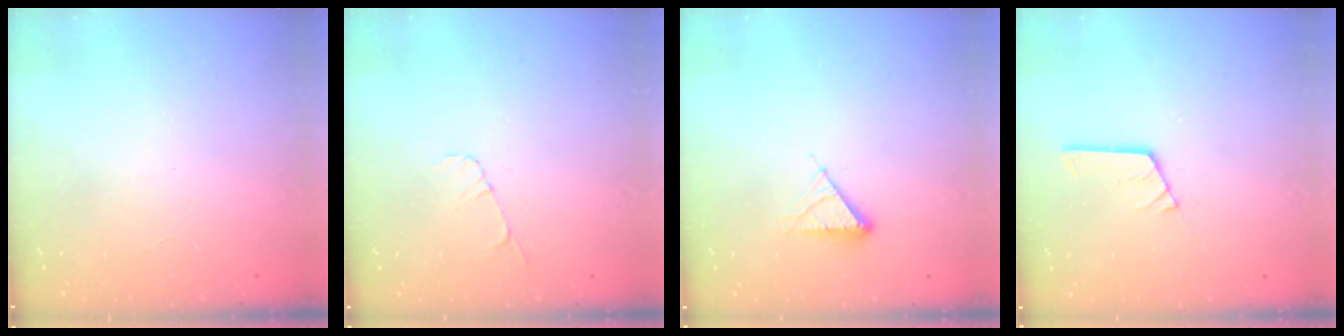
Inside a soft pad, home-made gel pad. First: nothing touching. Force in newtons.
{"total": 4.5, "press": 4.5, "slide": 0.4}
{"total": 5.9, "press": 5.8, "slide": 0.9}
{"total": 3.2, "press": 3.2, "slide": 0.1}